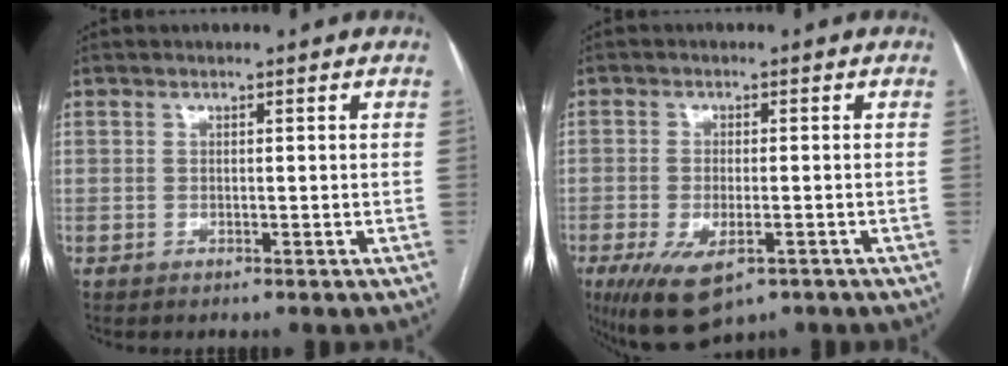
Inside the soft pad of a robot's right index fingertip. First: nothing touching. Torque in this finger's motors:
{"motor_torque": [1.47, -0.66, 0.60, 0.14]}